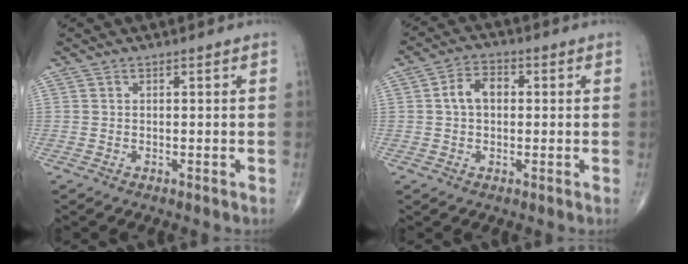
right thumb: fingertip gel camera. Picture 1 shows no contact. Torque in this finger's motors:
{"motor_torque": [0.01, 0.00, 0.17, 0.02, 0.12]}